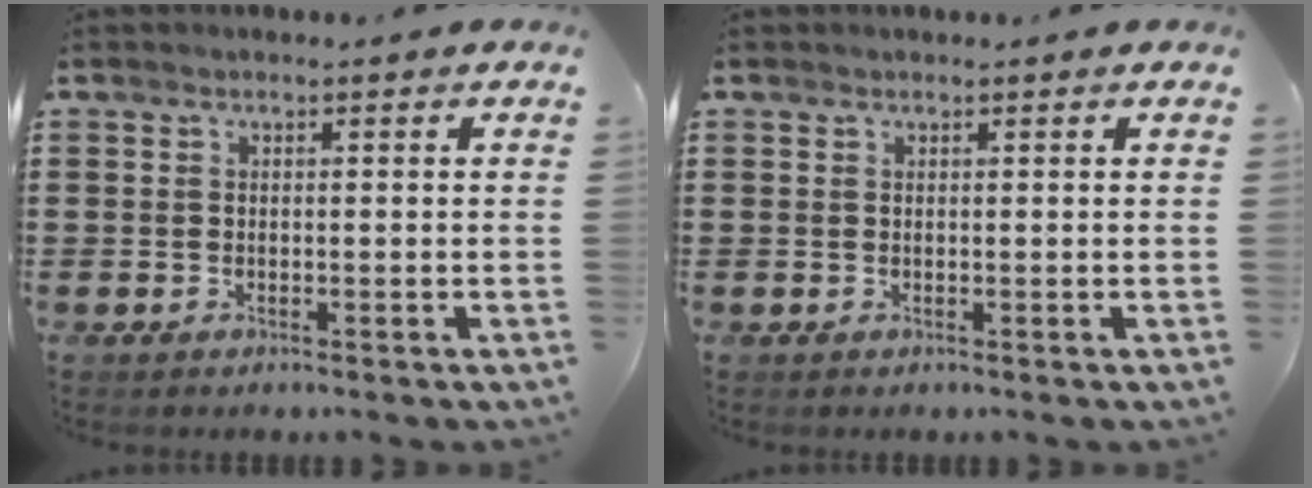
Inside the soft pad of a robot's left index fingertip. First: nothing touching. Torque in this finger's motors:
{"motor_torque": [1.88, 0.26, 0.03, 0.00]}